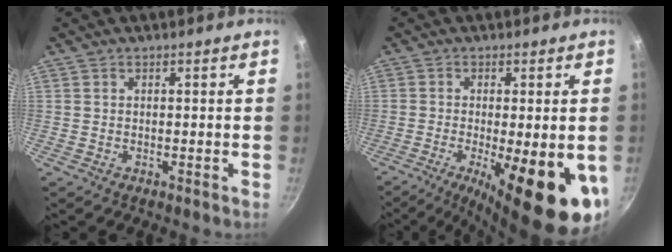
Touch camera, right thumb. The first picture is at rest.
{"total": 18.6, "force": [-5.3, 5.6, 16.9], "torque": [-0.229, -0.014, -0.065]}